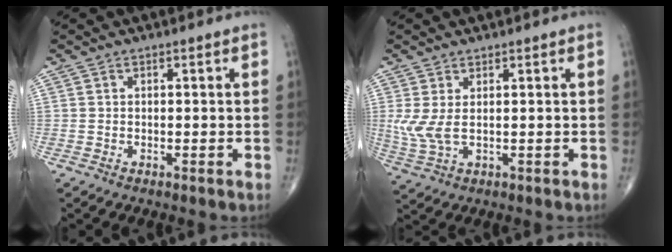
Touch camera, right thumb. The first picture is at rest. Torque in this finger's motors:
{"motor_torque": [0.24, 0.61, 0.19, -0.11, 0.20]}